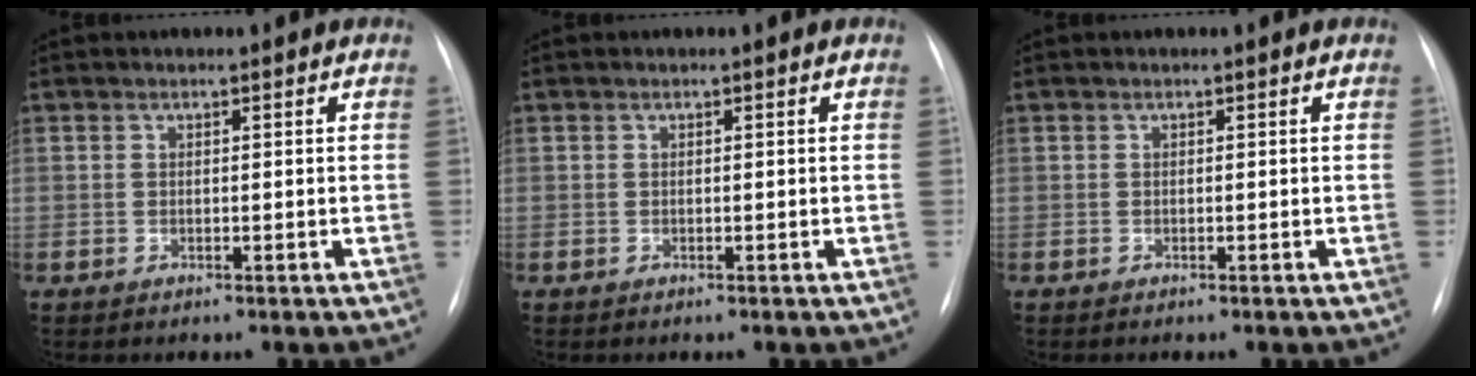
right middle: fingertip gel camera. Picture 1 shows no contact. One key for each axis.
{"total": 0.0}
{"total": 0.0}